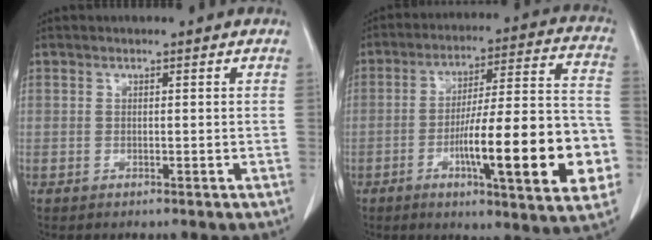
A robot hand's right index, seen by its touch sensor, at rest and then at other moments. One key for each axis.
{"total": 21.8, "fx": -6.3, "fy": 2.9, "fz": 20.7, "tx": -0.257, "ty": 0.012, "tz": -0.085}